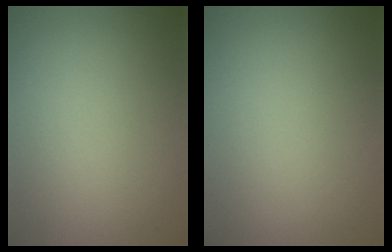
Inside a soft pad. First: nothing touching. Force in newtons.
{"total": 0.0}